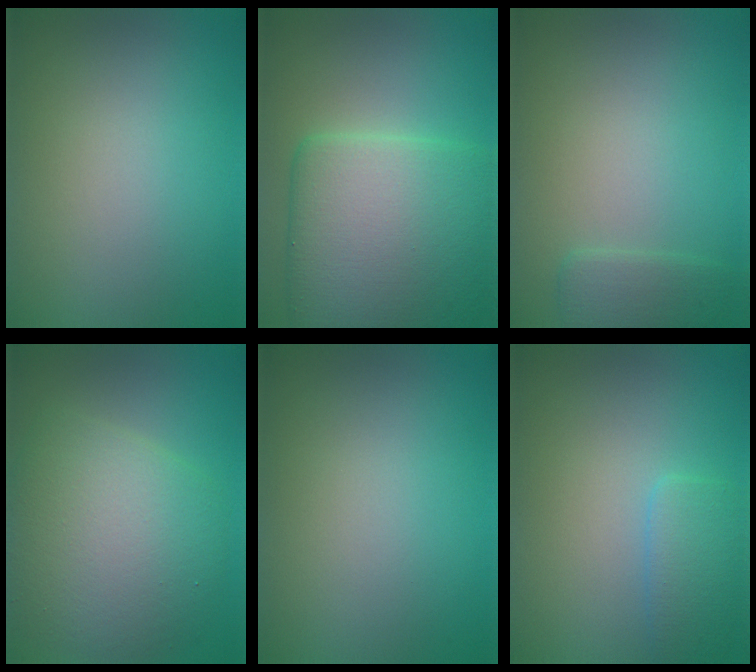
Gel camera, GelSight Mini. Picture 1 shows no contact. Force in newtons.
{"total": 10.0, "press": 10.0, "slide": 0.1}
{"total": 1.8, "press": 1.8, "slide": 0.1}
{"total": 7.7, "press": 7.7, "slide": 0.1}
{"total": 0.0}
{"total": 2.4, "press": 2.4, "slide": 0.1}